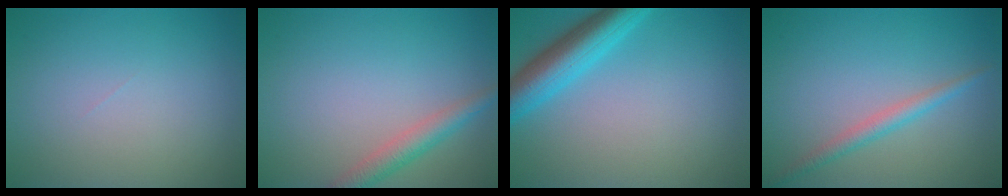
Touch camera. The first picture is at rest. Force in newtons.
{"total": 2.6, "press": 2.6, "slide": 0.1}
{"total": 5.5, "press": 5.5, "slide": 0.3}
{"total": 2.0, "press": 2.0, "slide": 0.1}